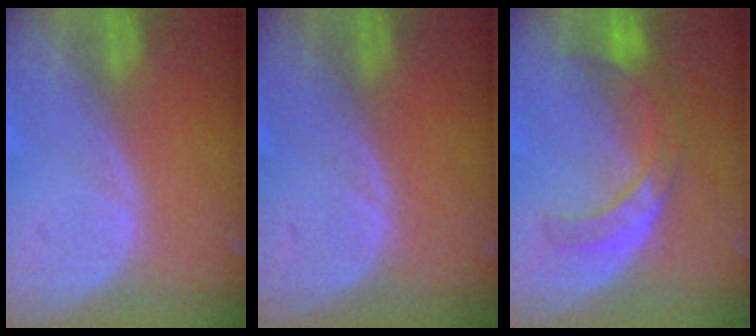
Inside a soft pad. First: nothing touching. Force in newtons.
{"total": 0.0}
{"total": 7.6, "press": 6.7, "slide": 3.6}